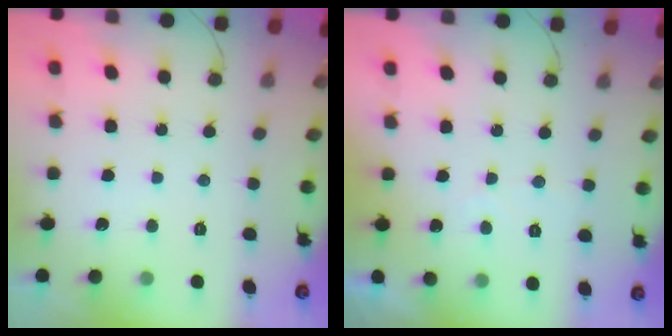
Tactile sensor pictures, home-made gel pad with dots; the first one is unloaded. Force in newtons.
{"total": 2.3, "press": 2.3, "slide": 0.1}